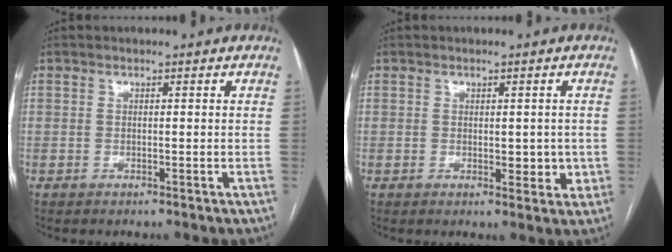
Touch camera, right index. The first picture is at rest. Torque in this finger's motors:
{"motor_torque": [0.02, 0.08, 0.05, 0.04]}